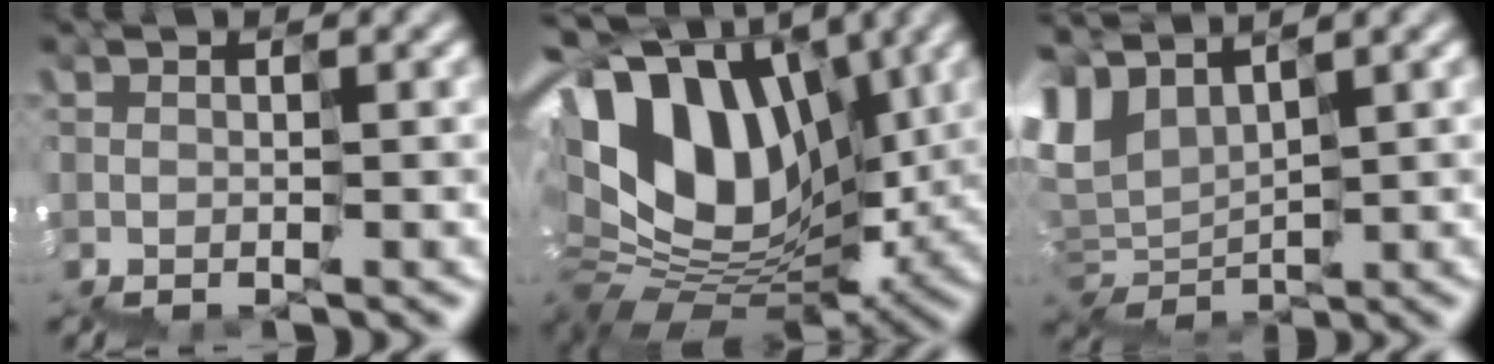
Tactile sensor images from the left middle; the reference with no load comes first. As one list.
[{"total": 10.9, "force": [3.3, 7.6, 7.1], "torque": [-0.116, 0.030, 0.047]}, {"total": 3.4, "force": [3.0, 1.5, -0.5], "torque": [-0.011, 0.018, 0.058]}]